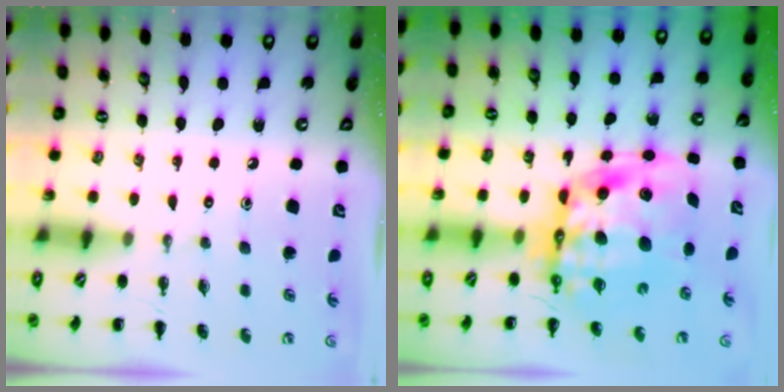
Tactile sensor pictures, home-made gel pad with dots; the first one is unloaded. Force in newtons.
{"total": 14.0, "press": 13.5, "slide": 3.8}